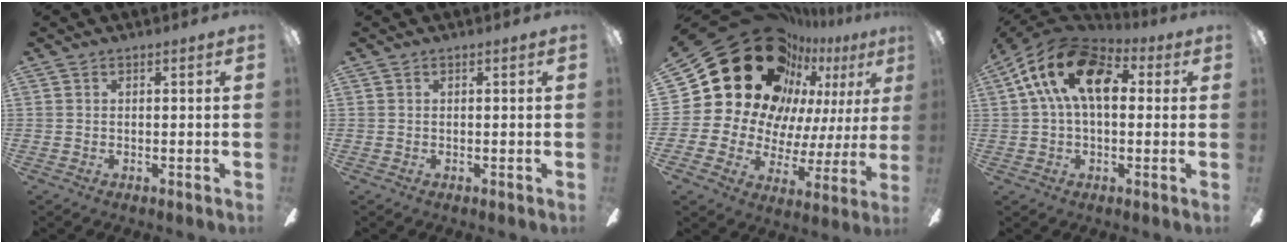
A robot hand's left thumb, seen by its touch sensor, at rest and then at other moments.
{"total": 0.0}
{"total": 29.3, "force": [17.5, 18.6, 14.5], "torque": [-0.220, -0.130, 0.353]}
{"total": 17.0, "force": [5.1, 9.5, 13.2], "torque": [-0.257, 0.002, 0.086]}